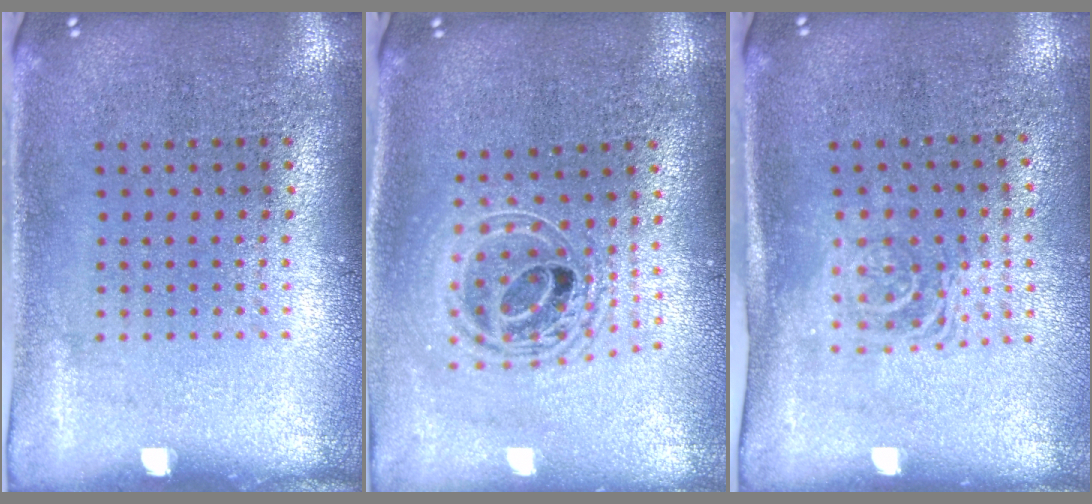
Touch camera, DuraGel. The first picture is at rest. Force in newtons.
{"total": 2.0, "press": 1.6, "slide": 1.2}
{"total": 1.6, "press": 1.3, "slide": 1.0}